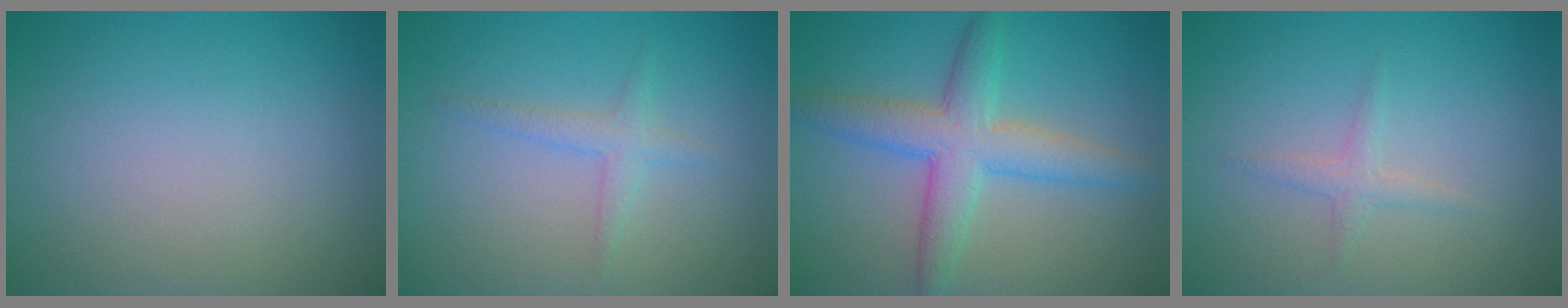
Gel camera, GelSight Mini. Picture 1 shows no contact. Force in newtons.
{"total": 1.6, "press": 1.6, "slide": 0.1}
{"total": 5.3, "press": 5.3, "slide": 0.0}
{"total": 1.2, "press": 1.2, "slide": 0.0}